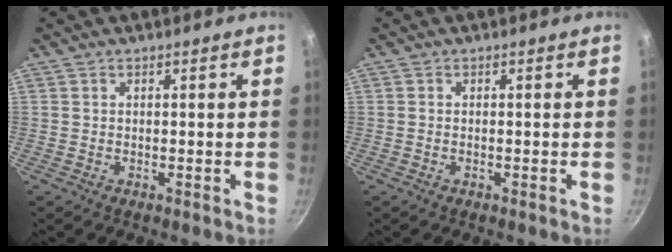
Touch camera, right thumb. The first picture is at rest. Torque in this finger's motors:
{"motor_torque": [-0.40, -0.13, -0.48, 0.34, -0.06]}